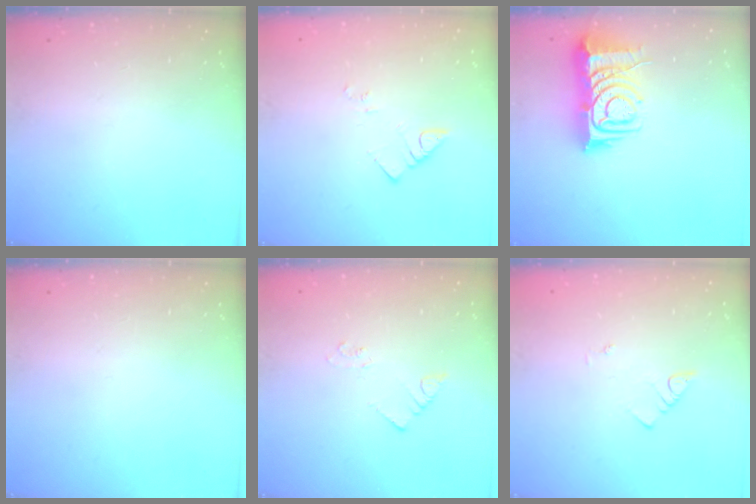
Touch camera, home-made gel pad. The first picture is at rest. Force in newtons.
{"total": 3.7, "press": 3.7, "slide": 0.4}
{"total": 9.5, "press": 9.4, "slide": 1.2}
{"total": 0.0}
{"total": 2.2, "press": 2.2, "slide": 0.1}
{"total": 2.1, "press": 2.1, "slide": 0.4}